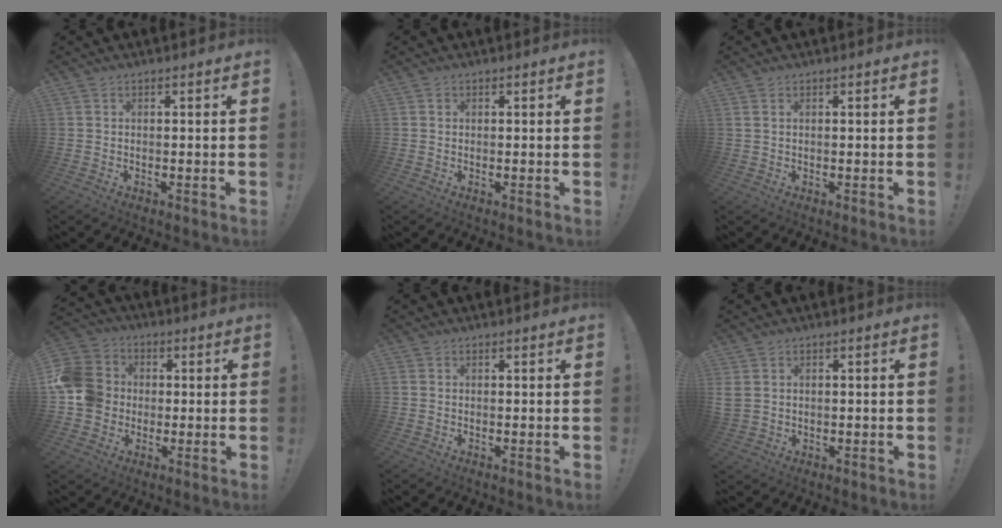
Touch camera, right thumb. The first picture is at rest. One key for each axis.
{"total": 0.6, "fx": 0.0, "fy": 0.6, "fz": 0.1, "tx": 0.004, "ty": 0.000, "tz": 0.000}
{"total": 1.0, "fx": 0.6, "fy": 0.4, "fz": 0.8, "tx": -0.019, "ty": 0.001, "tz": 0.012}
{"total": 12.7, "fx": -0.7, "fy": 11.6, "fz": 5.0, "tx": -0.087, "ty": 0.021, "tz": -0.005}
{"total": 0.8, "fx": 0.0, "fy": 0.7, "fz": 0.2, "tx": -0.005, "ty": 0.003, "tz": 0.001}
{"total": 3.2, "fx": 1.0, "fy": 2.7, "fz": 1.3, "tx": -0.025, "ty": 0.001, "tz": 0.019}